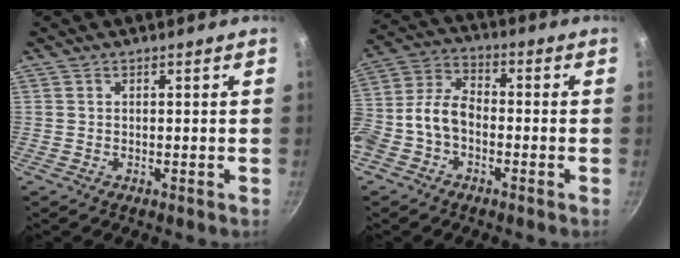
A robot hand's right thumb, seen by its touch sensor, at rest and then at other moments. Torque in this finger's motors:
{"motor_torque": [1.68, 1.66, 0.41, -0.18, 0.21]}